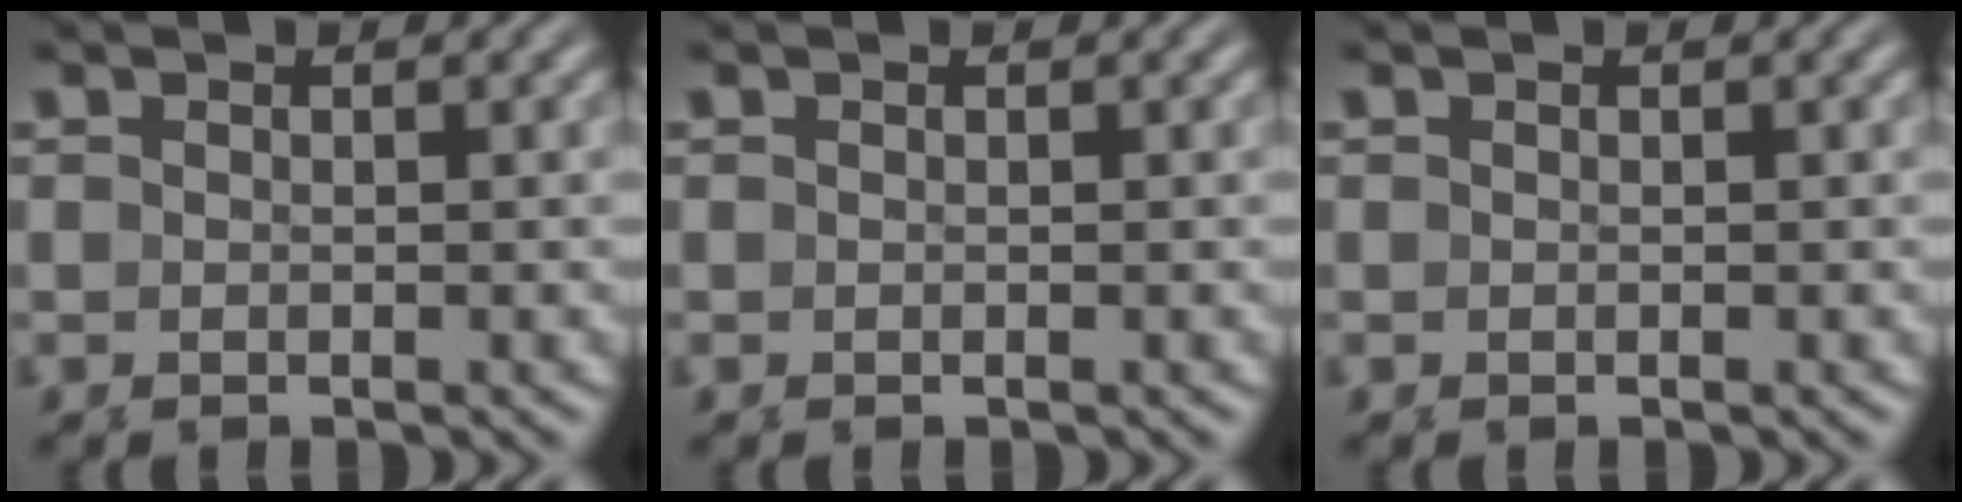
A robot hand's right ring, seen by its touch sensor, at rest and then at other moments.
{"total": 0.0}
{"total": 0.0}